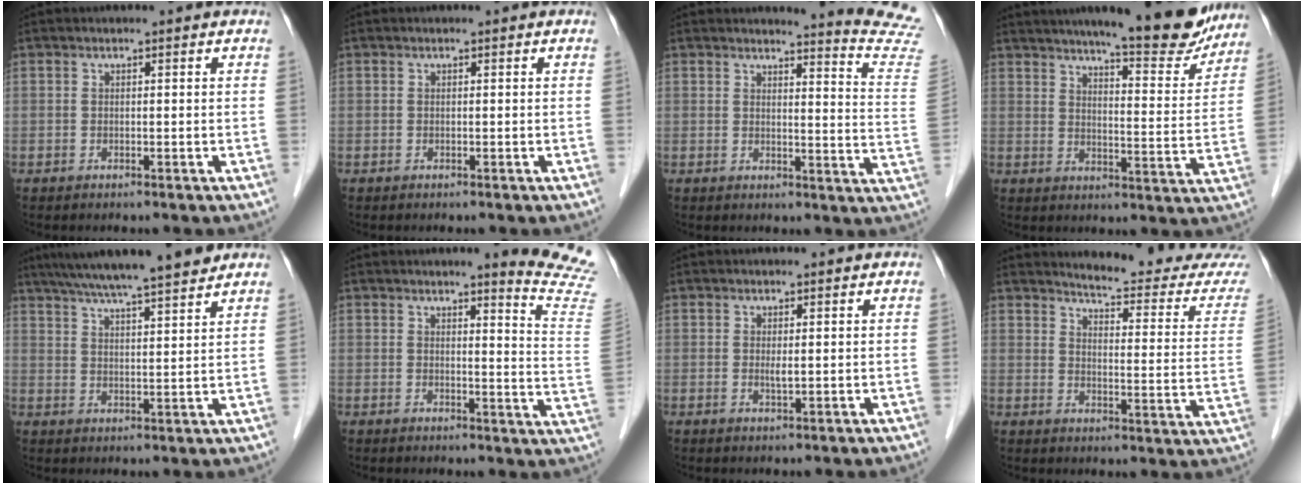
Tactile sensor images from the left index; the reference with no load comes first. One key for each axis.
{"total": 0.0}
{"total": 13.2, "fx": 13.0, "fy": -1.8, "fz": 1.2, "tx": -0.005, "ty": -0.141, "tz": 0.115}
{"total": 15.9, "fx": 13.8, "fy": 1.7, "fz": 7.8, "tx": -0.099, "ty": -0.020, "tz": 0.177}
{"total": 15.0, "fx": 12.9, "fy": 0.3, "fz": 7.7, "tx": -0.129, "ty": 0.025, "tz": 0.188}
{"total": 11.2, "fx": 10.4, "fy": -1.3, "fz": 4.1, "tx": -0.038, "ty": -0.095, "tz": 0.092}
{"total": 1.2, "fx": 0.4, "fy": 0.2, "fz": 1.1, "tx": -0.027, "ty": -0.003, "tz": 0.008}
{"total": 17.1, "fx": 16.7, "fy": 0.1, "fz": 3.8, "tx": -0.048, "ty": -0.108, "tz": 0.185}